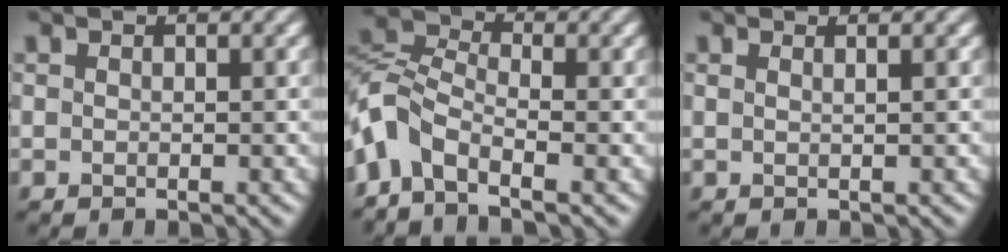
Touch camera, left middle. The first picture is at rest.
{"total": 4.6, "force": [-2.8, 2.2, 2.8], "torque": [-0.064, 0.007, -0.074]}
{"total": 0.7, "force": [0.6, -0.1, 0.4], "torque": [-0.013, 0.002, 0.008]}